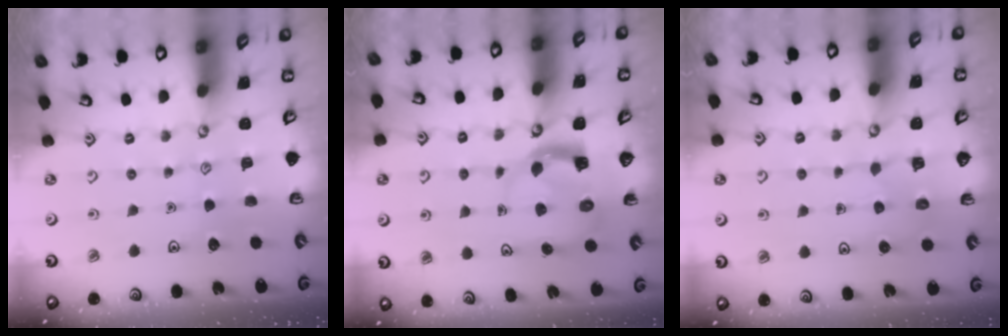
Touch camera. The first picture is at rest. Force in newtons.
{"total": 3.6, "press": 3.6, "slide": 0.6}
{"total": 2.5, "press": 2.5, "slide": 0.1}